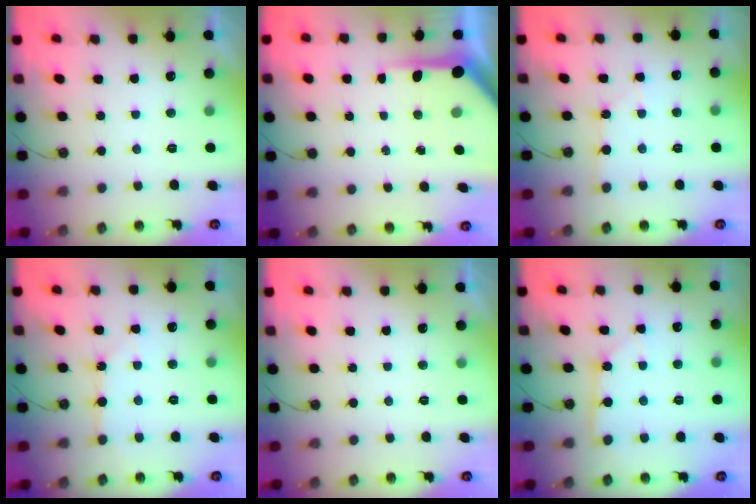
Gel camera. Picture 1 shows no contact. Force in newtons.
{"total": 8.3, "press": 8.2, "slide": 1.0}
{"total": 3.0, "press": 3.0, "slide": 0.4}
{"total": 3.3, "press": 3.3, "slide": 0.4}
{"total": 0.0}
{"total": 2.9, "press": 2.9, "slide": 0.1}